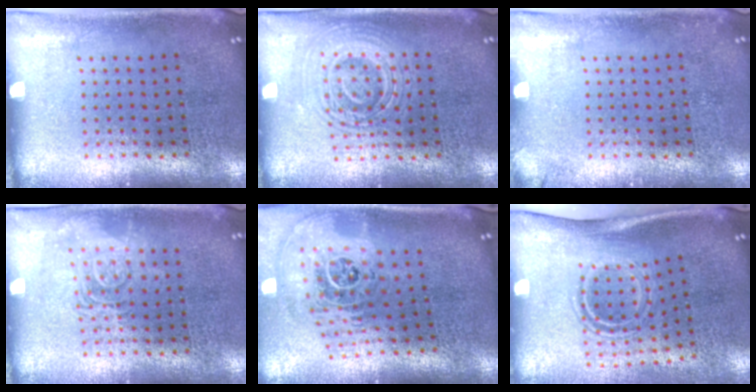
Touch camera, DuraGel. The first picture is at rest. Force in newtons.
{"total": 2.7, "press": 2.7, "slide": 0.5}
{"total": 0.7, "press": 0.7, "slide": 0.2}
{"total": 1.6, "press": 1.6, "slide": 0.3}
{"total": 2.2, "press": 1.6, "slide": 1.5}
{"total": 1.9, "press": 1.1, "slide": 1.5}